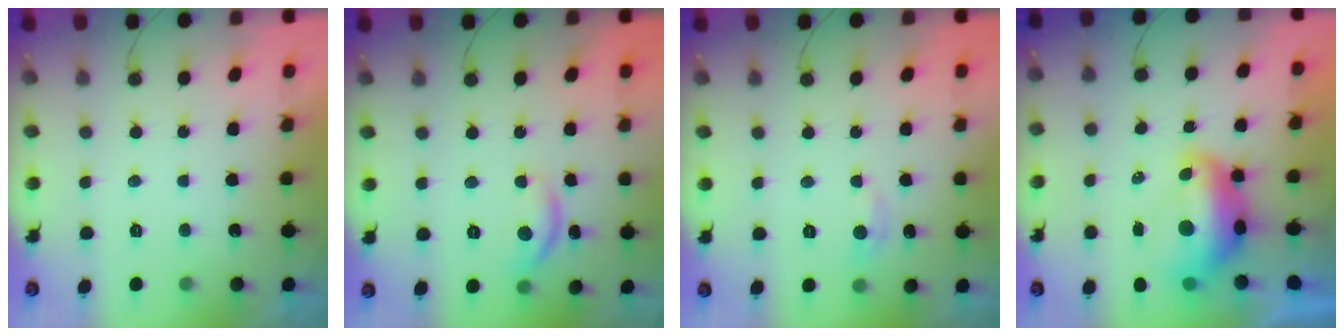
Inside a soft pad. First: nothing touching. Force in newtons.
{"total": 9.8, "press": 9.8, "slide": 0.5}
{"total": 4.5, "press": 4.5, "slide": 0.6}
{"total": 11.8, "press": 11.7, "slide": 1.3}